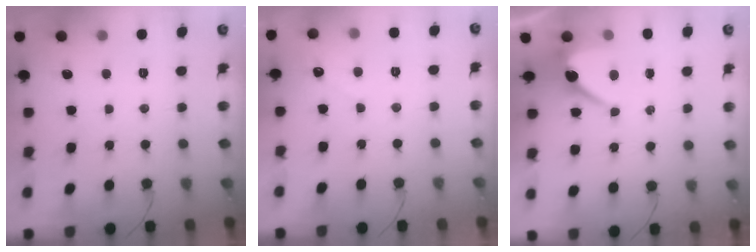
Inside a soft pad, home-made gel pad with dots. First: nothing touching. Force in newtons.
{"total": 2.3, "press": 2.3, "slide": 0.1}
{"total": 7.1, "press": 7.1, "slide": 0.6}